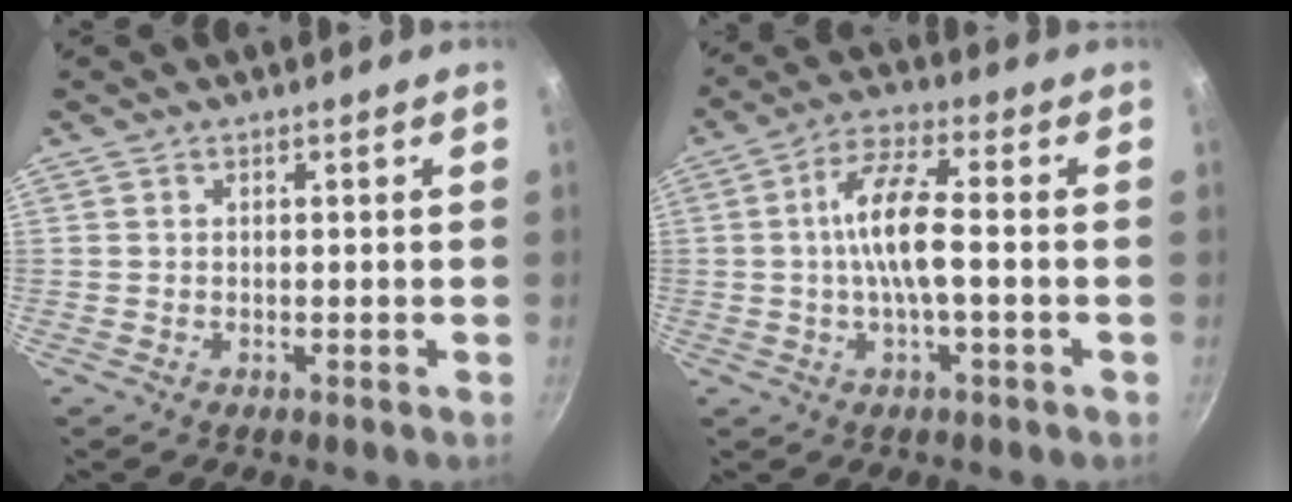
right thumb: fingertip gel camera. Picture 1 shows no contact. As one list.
[{"total": 9.2, "force": [-0.6, 2.5, 8.8], "torque": [-0.168, 0.024, -0.020]}]